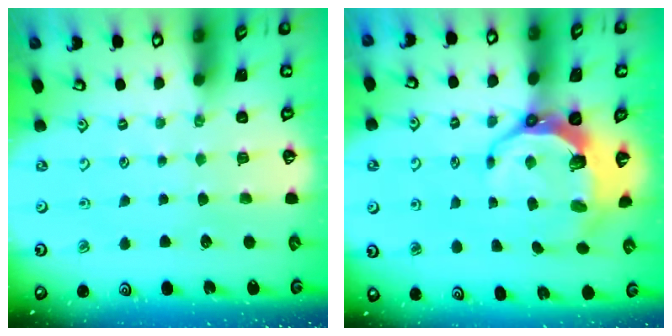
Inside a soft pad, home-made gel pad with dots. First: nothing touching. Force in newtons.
{"total": 10.7, "press": 9.4, "slide": 5.1}